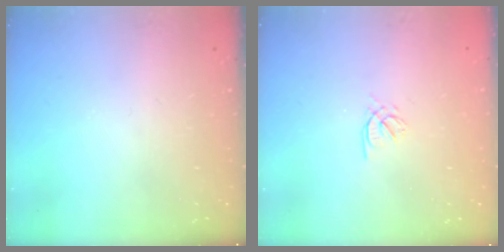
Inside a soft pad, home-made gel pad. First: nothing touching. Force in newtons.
{"total": 2.0, "press": 1.9, "slide": 0.5}